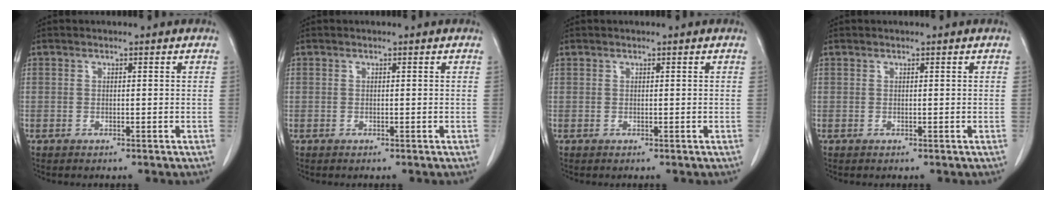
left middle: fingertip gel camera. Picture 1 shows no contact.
{"total": 0.0}
{"total": 0.0}
{"total": 0.0}